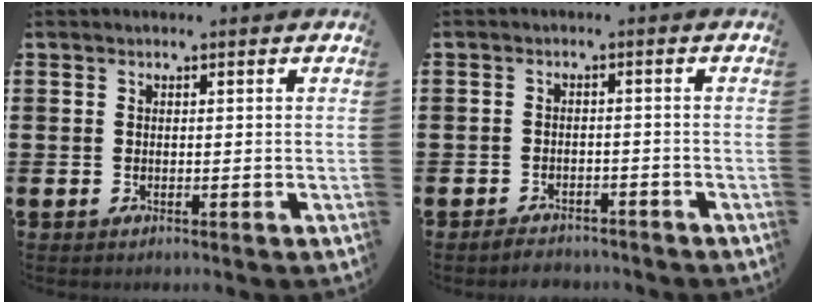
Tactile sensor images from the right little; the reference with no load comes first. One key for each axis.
{"total": 1.9, "fx": -1.8, "fy": 0.3, "fz": -0.1, "tx": -0.006, "ty": 0.003, "tz": -0.040}